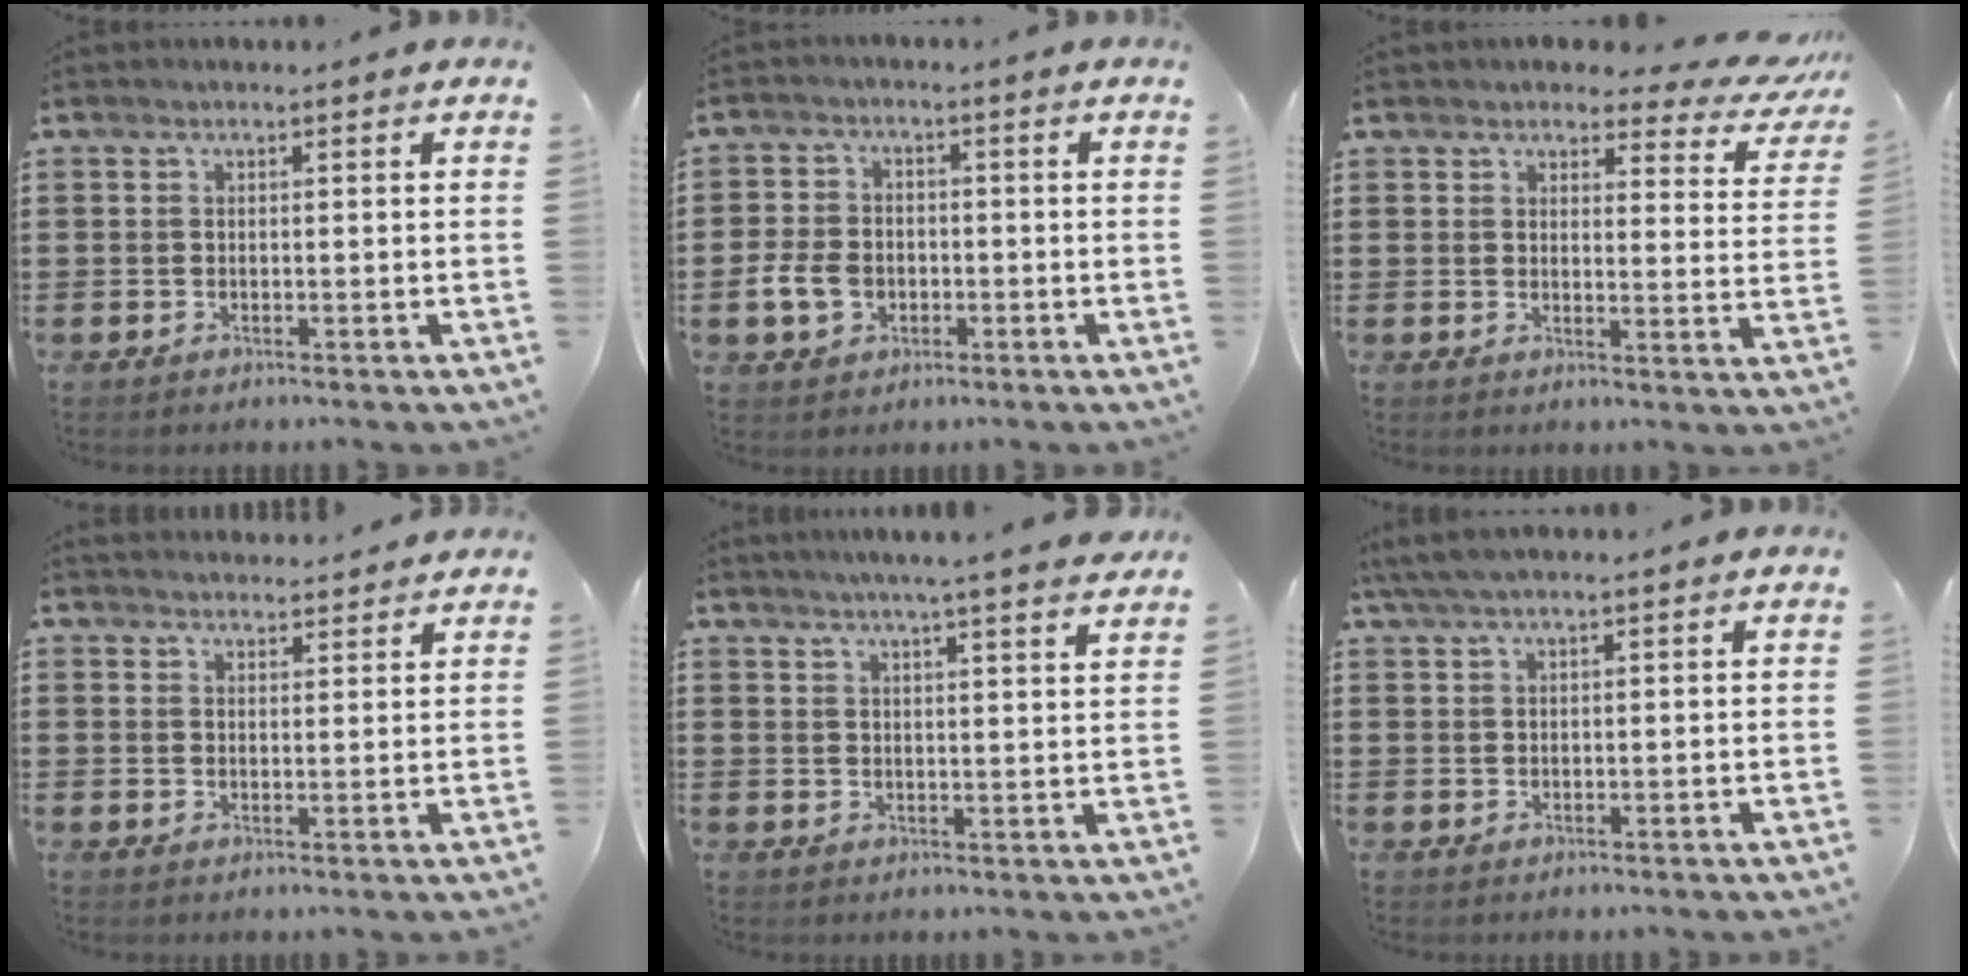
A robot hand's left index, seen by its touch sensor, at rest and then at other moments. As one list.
[{"total": 5.1, "force": [-1.5, 3.9, 3.0], "torque": [-0.080, 0.000, -0.034]}, {"total": 3.8, "force": [3.3, 1.1, 1.6], "torque": [-0.031, -0.019, 0.054]}, {"total": 2.2, "force": [2.2, 0.1, 0.0], "torque": [-0.005, -0.005, 0.043]}, {"total": 4.4, "force": [3.9, -0.9, 1.9], "torque": [-0.049, -0.016, 0.066]}, {"total": 2.4, "force": [1.4, 0.3, 2.0], "torque": [-0.039, 0.000, 0.026]}]